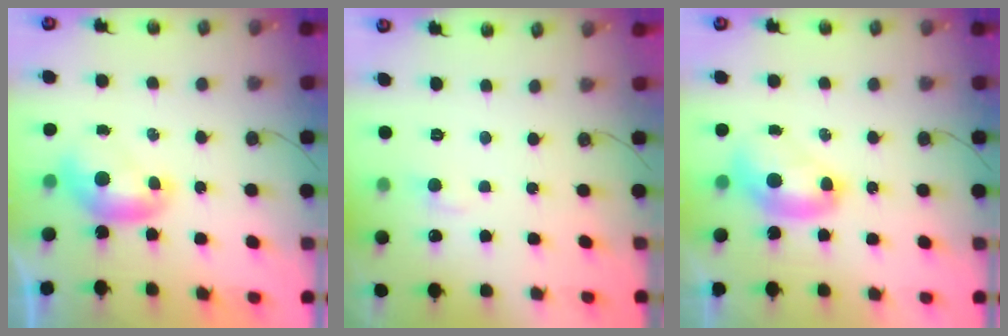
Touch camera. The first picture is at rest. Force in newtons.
{"total": 1.1, "press": 0.9, "slide": 0.6}
{"total": 2.5, "press": 2.5, "slide": 0.1}